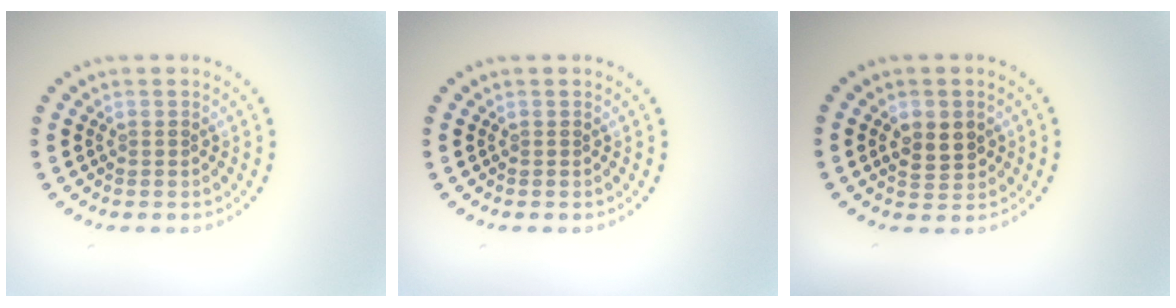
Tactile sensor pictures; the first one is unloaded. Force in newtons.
{"total": 0.0}
{"total": 2.9, "press": 2.9, "slide": 0.4}